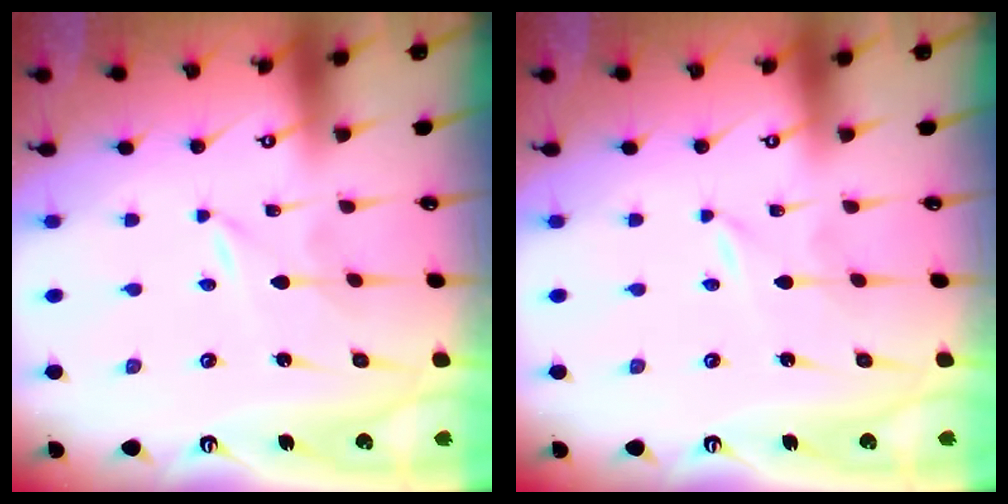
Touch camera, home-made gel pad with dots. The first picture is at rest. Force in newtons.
{"total": 0.0}